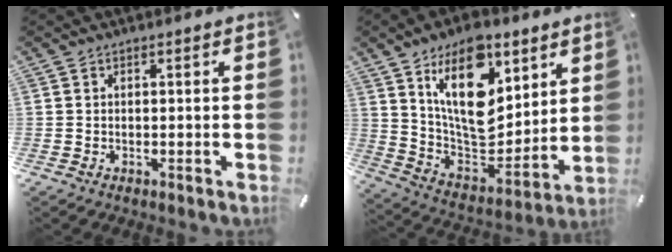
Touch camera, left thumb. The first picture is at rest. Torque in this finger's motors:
{"motor_torque": [2.61, 2.40, 1.53, -1.24, 0.74]}